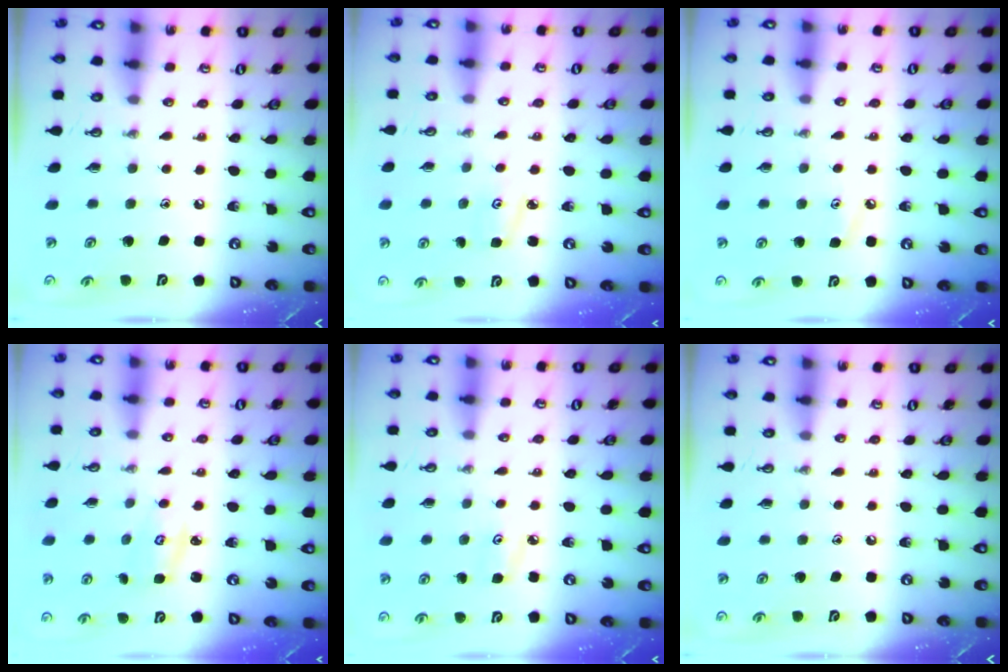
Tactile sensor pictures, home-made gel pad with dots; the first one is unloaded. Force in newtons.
{"total": 3.0, "press": 3.0, "slide": 0.4}
{"total": 3.8, "press": 3.8, "slide": 0.6}
{"total": 2.9, "press": 2.9, "slide": 0.4}
{"total": 4.7, "press": 4.7, "slide": 0.6}
{"total": 0.0}